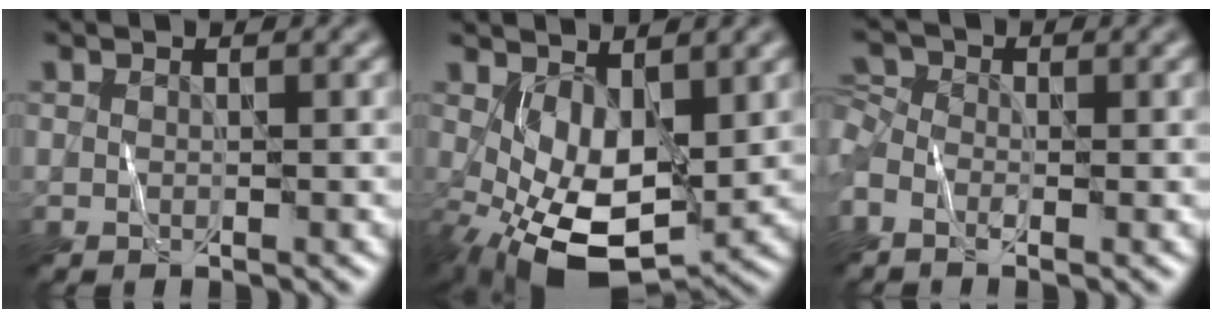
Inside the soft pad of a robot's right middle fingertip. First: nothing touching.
{"total": 6.4, "force": [0.3, 3.6, 5.3], "torque": [-0.108, -0.019, 0.019]}
{"total": 2.1, "force": [-0.3, 1.5, 1.4], "torque": [-0.039, 0.002, -0.012]}